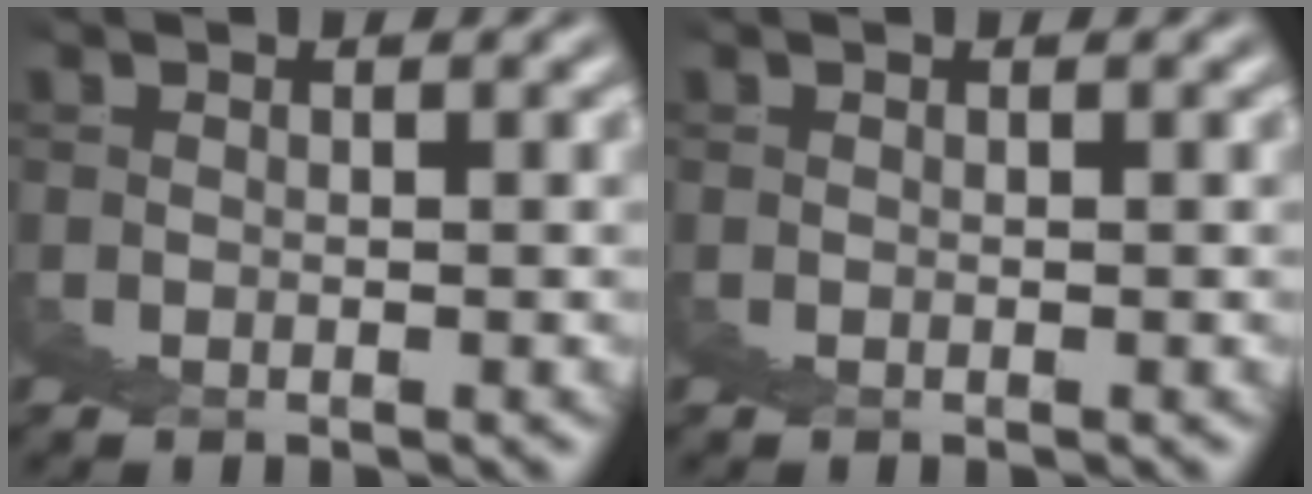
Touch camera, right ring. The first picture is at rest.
{"total": 0.0}